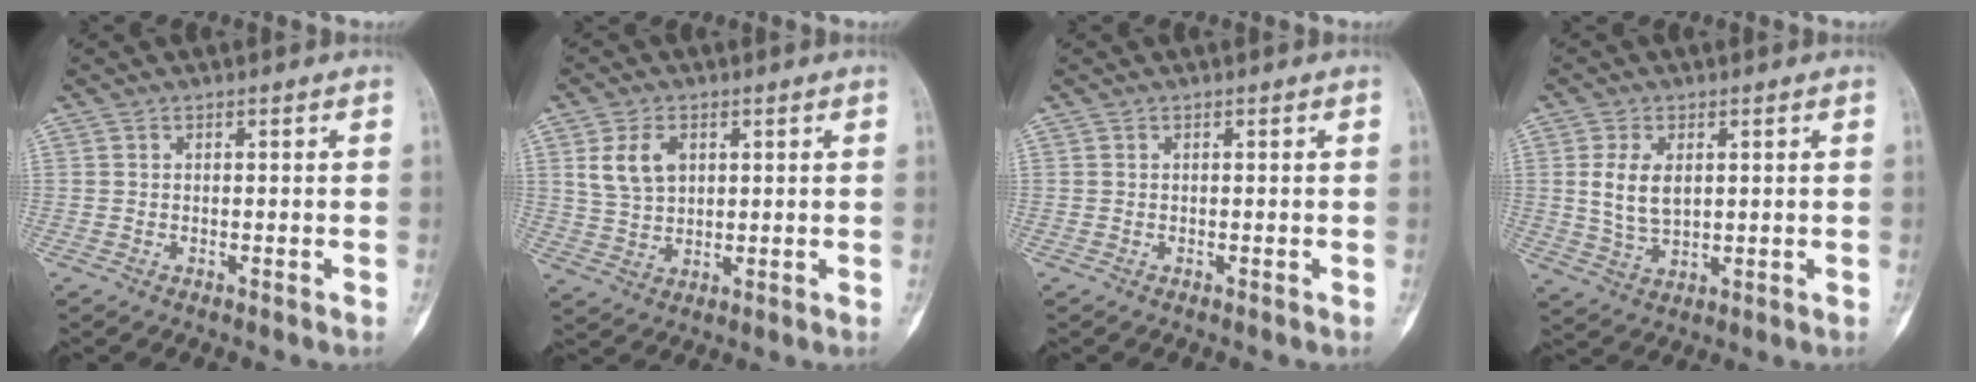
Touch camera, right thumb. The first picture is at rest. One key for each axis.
{"total": 6.8, "fx": 2.3, "fy": 4.5, "fz": 4.5, "tx": -0.076, "ty": -0.006, "tz": 0.050}
{"total": 0.0}
{"total": 6.9, "fx": 1.4, "fy": 4.1, "fz": 5.4, "tx": -0.097, "ty": -0.008, "tz": 0.033}